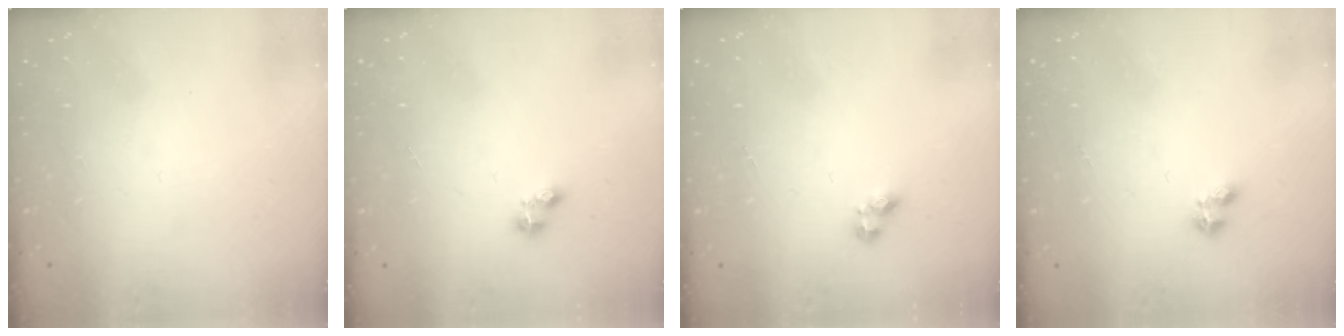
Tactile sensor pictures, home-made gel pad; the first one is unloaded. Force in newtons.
{"total": 2.5, "press": 2.5, "slide": 0.4}
{"total": 3.0, "press": 2.9, "slide": 0.6}
{"total": 3.1, "press": 3.1, "slide": 0.6}